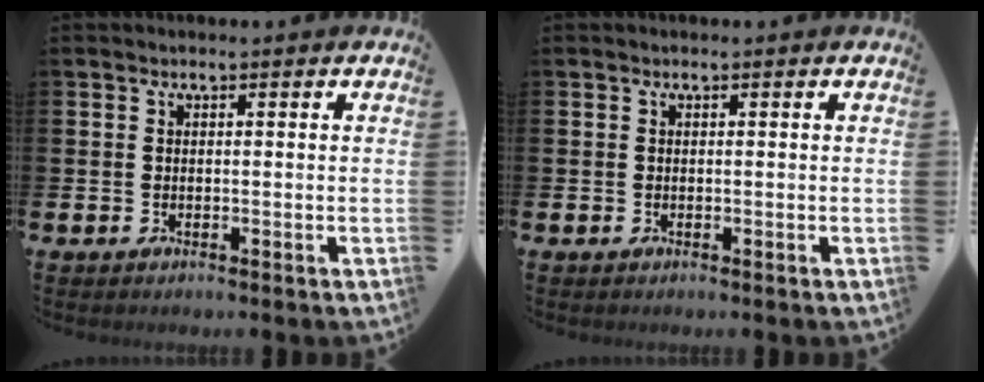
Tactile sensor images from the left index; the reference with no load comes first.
{"total": 0.0}